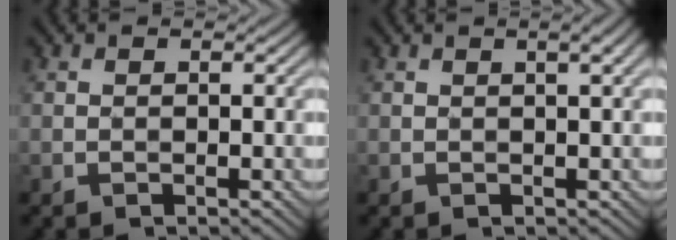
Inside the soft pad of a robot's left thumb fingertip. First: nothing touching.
{"total": 2.2, "force": [0.8, 0.2, 2.1], "torque": [-0.032, 0.007, 0.014]}